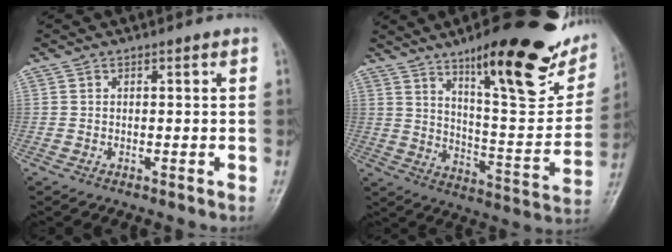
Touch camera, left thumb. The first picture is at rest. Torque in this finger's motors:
{"motor_torque": [0.28, 0.19, 1.49, -1.27, 0.10]}